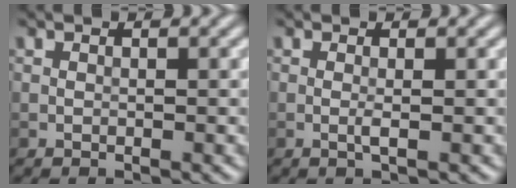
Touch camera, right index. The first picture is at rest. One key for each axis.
{"total": 0.8, "fx": -0.1, "fy": 0.0, "fz": 0.8, "tx": -0.019, "ty": -0.002, "tz": -0.004}